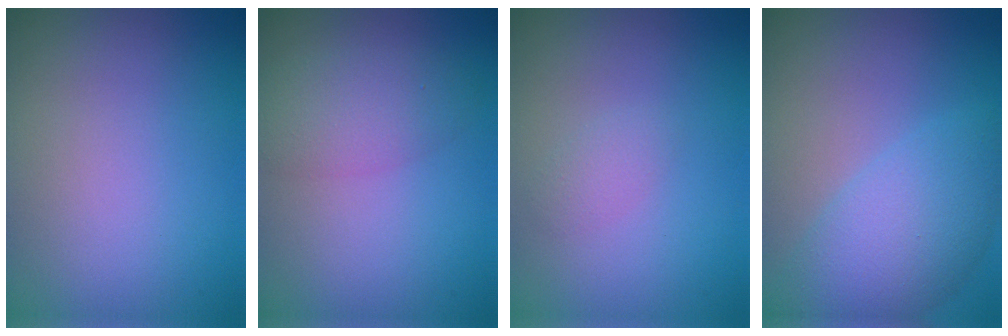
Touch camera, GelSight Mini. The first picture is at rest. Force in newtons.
{"total": 3.6, "press": 3.6, "slide": 0.2}
{"total": 1.0, "press": 1.0, "slide": 0.1}
{"total": 5.8, "press": 5.8, "slide": 0.2}